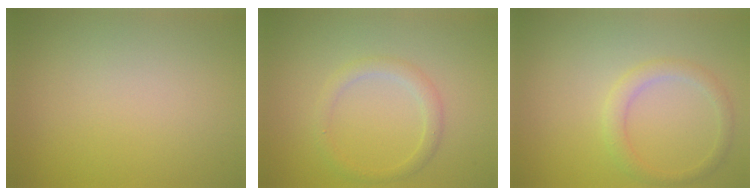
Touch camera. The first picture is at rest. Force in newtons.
{"total": 1.9, "press": 1.8, "slide": 0.1}
{"total": 2.0, "press": 2.0, "slide": 0.1}